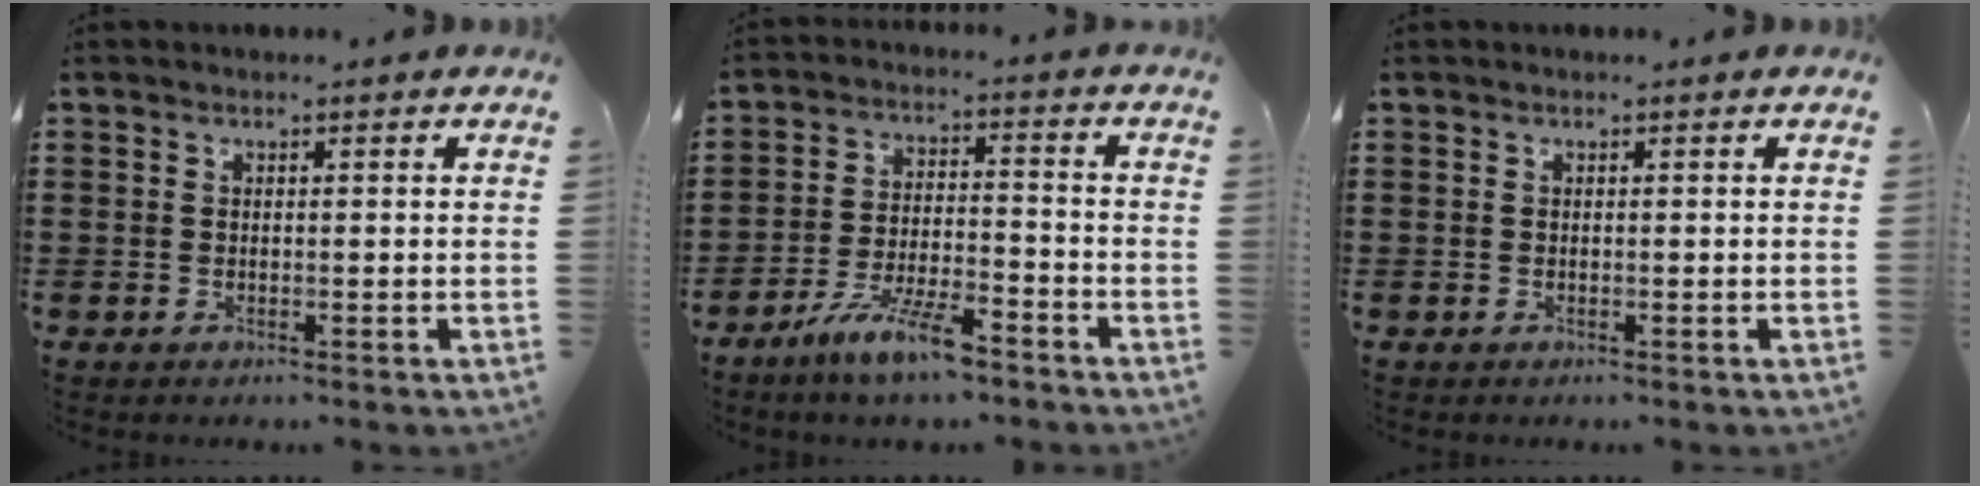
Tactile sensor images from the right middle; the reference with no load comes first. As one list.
[{"total": 7.7, "force": [-6.1, 1.2, 4.7], "torque": [-0.098, -0.002, -0.114]}, {"total": 0.0}]